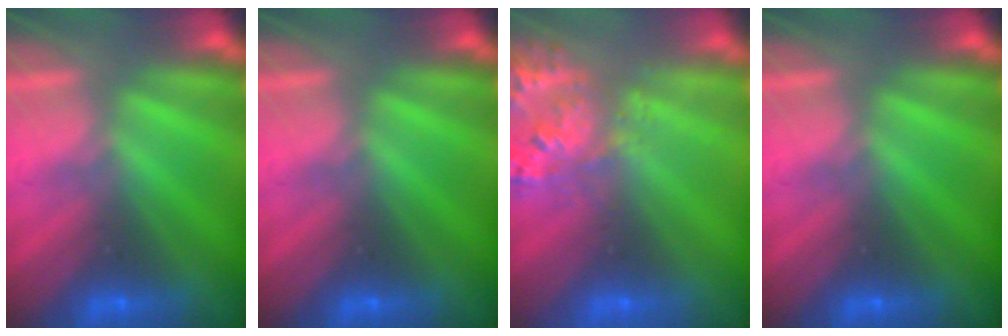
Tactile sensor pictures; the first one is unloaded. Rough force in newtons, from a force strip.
{"total": 0.0}
{"total": 2.9}
{"total": 0.0}